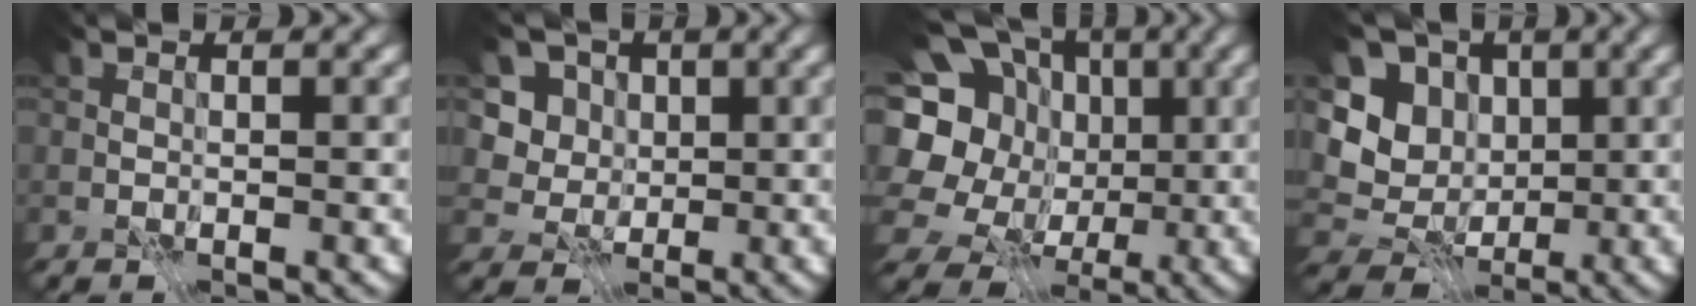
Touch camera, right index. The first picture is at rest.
{"total": 7.0, "force": [2.8, 5.7, 2.8], "torque": [-0.058, -0.004, 0.041]}
{"total": 17.2, "force": [2.1, 15.2, 7.8], "torque": [-0.201, 0.028, 0.013]}
{"total": 7.1, "force": [1.9, 6.1, 3.1], "torque": [-0.066, 0.002, 0.012]}